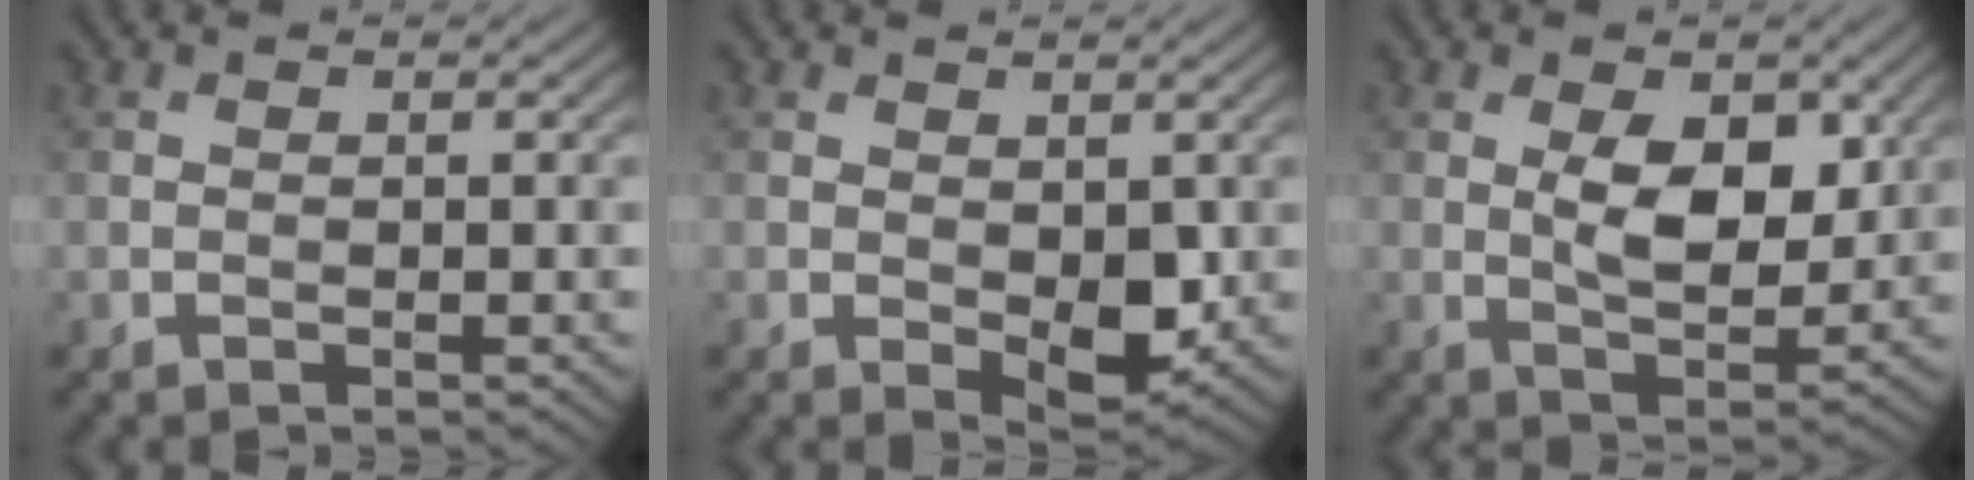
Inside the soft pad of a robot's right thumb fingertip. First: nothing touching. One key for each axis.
{"total": 4.1, "fx": 0.1, "fy": 2.5, "fz": 3.3, "tx": -0.056, "ty": -0.012, "tz": 0.008}
{"total": 6.8, "fx": 1.6, "fy": 3.5, "fz": 5.6, "tx": -0.096, "ty": -0.007, "tz": 0.032}